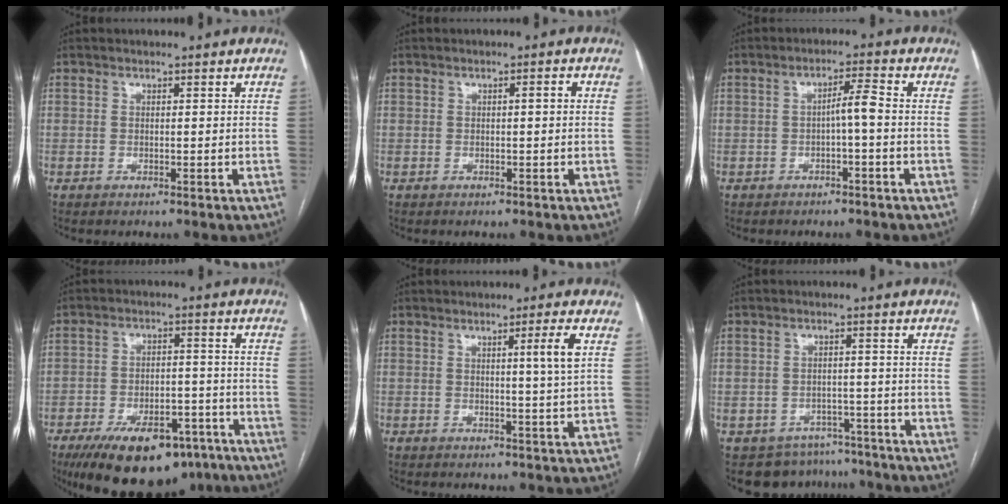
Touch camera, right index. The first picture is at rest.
{"total": 0.9, "force": [0.0, 0.1, 0.9], "torque": [-0.012, 0.003, 0.000]}
{"total": 3.2, "force": [-0.7, 0.1, 3.1], "torque": [-0.049, 0.009, -0.012]}
{"total": 18.5, "force": [-13.1, 8.4, 10.0], "torque": [-0.151, 0.013, -0.190]}
{"total": 3.6, "force": [0.9, -1.2, 3.3], "torque": [-0.051, -0.009, 0.016]}
{"total": 8.0, "force": [-6.6, 4.6, 0.0], "torque": [0.012, 0.017, -0.080]}